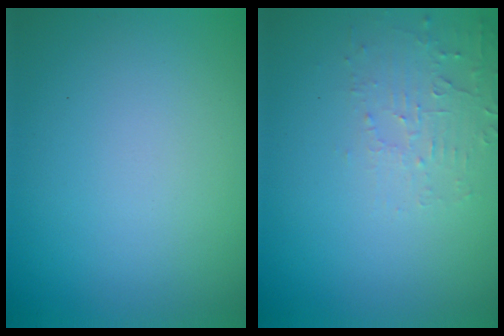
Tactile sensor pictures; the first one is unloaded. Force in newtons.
{"total": 2.4, "press": 2.3, "slide": 0.6}